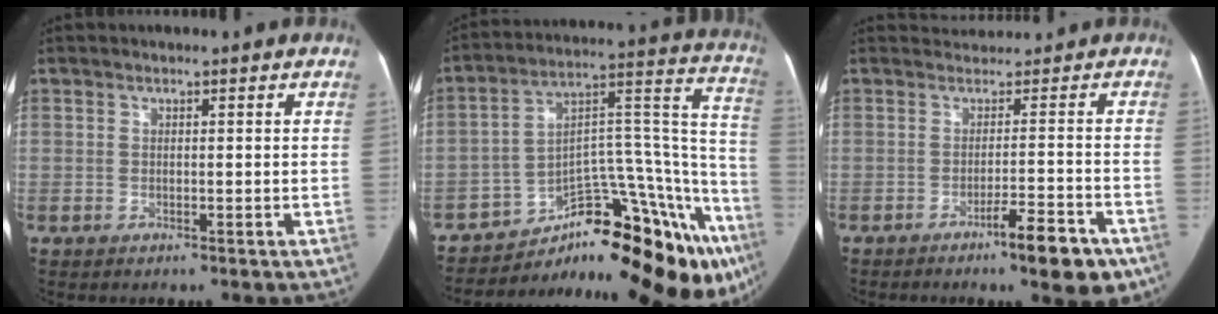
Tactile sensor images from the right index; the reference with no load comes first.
{"total": 25.4, "force": [-18.9, 8.2, 14.9], "torque": [-0.104, 0.067, -0.248]}
{"total": 5.9, "force": [-2.7, 1.3, 5.1], "torque": [-0.064, 0.007, -0.034]}